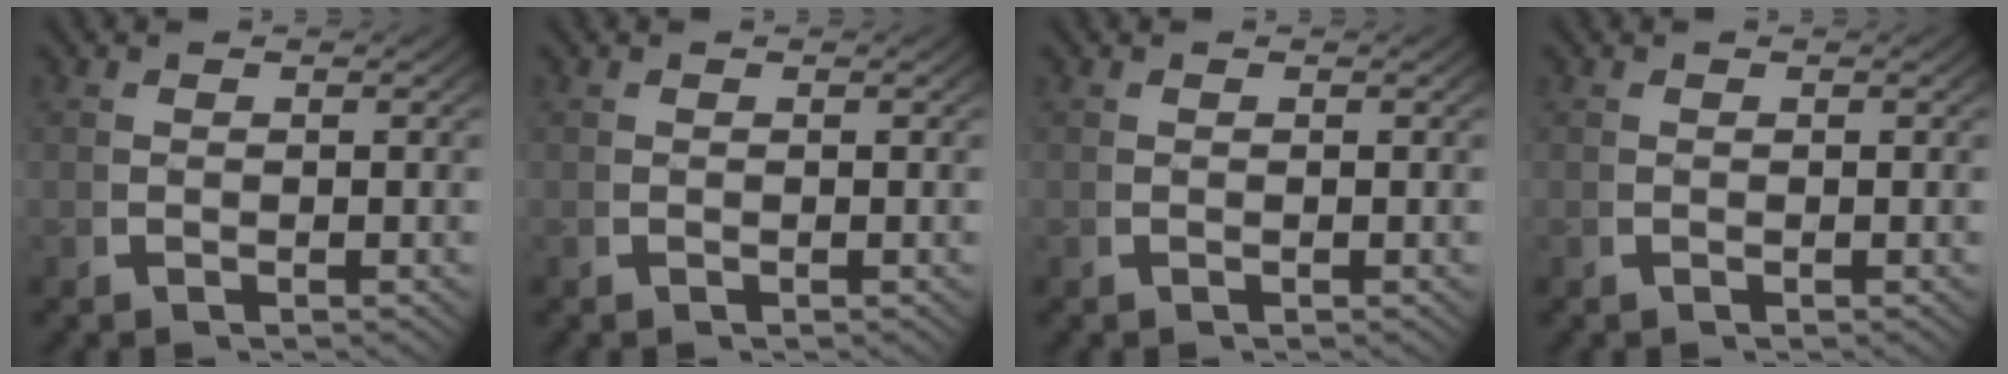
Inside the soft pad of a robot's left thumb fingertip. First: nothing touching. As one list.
[{"total": 0.0}, {"total": 0.0}, {"total": 0.0}]